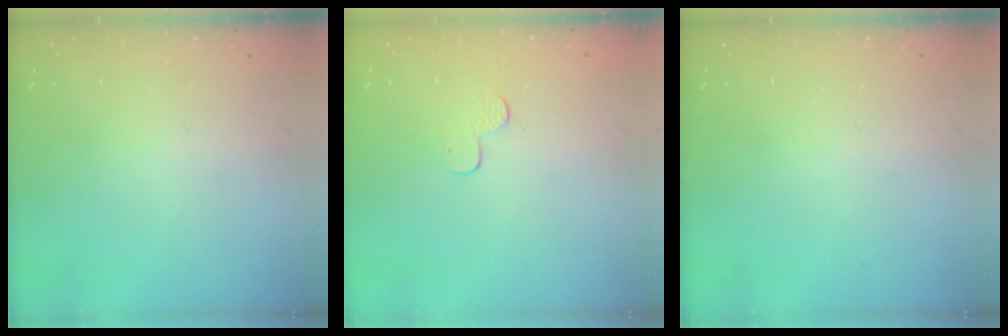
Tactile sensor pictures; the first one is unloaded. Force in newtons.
{"total": 4.9, "press": 4.9, "slide": 0.5}
{"total": 0.0}